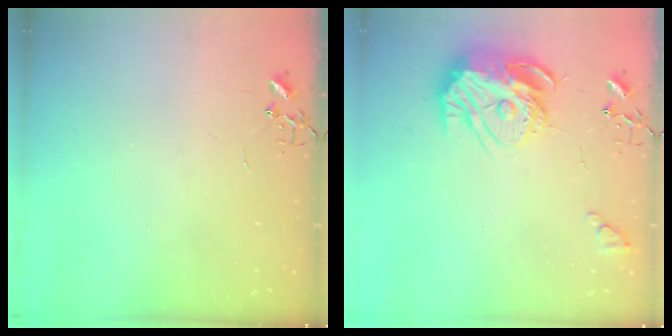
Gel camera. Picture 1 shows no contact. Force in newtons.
{"total": 16.3, "press": 16.2, "slide": 1.6}